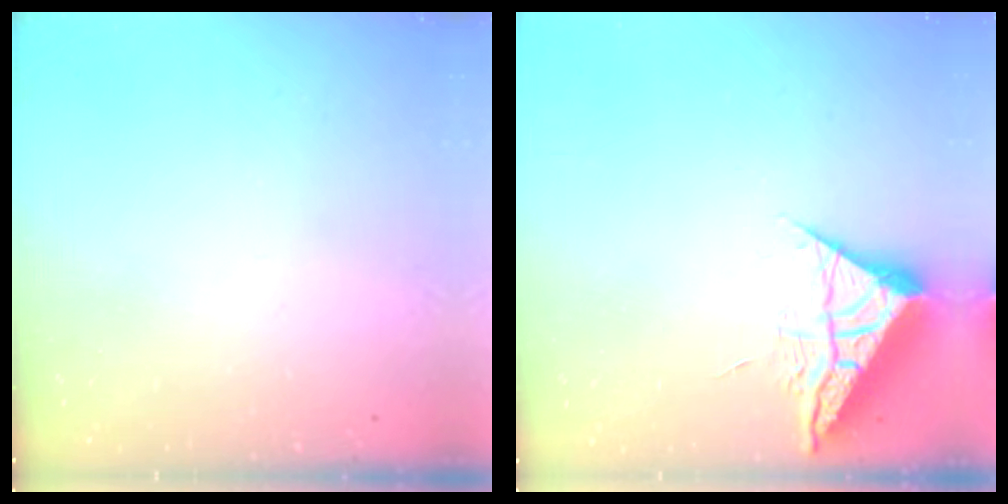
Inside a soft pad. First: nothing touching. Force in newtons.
{"total": 6.4, "press": 6.4, "slide": 0.2}